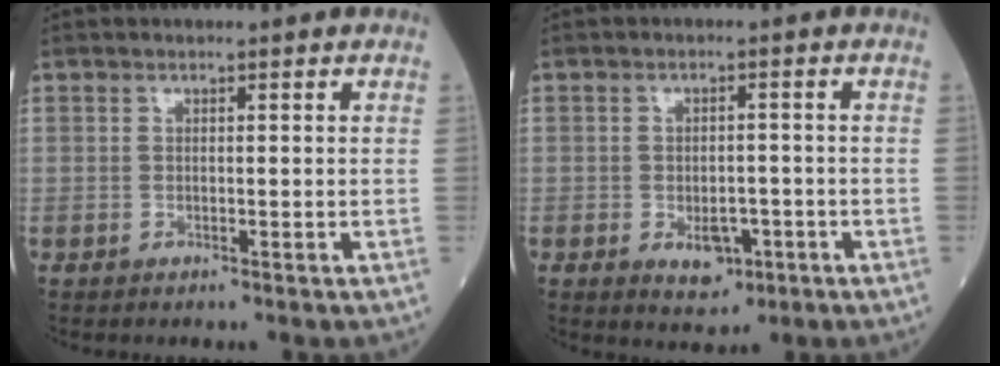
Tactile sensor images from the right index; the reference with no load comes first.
{"total": 4.7, "force": [-1.9, 2.7, 3.4], "torque": [-0.046, 0.000, -0.021]}